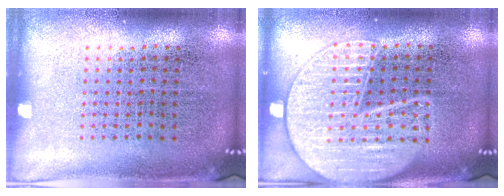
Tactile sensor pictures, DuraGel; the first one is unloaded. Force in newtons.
{"total": 2.7, "press": 2.7, "slide": 0.2}